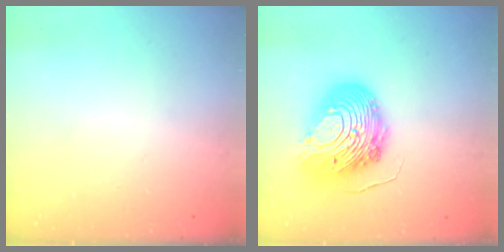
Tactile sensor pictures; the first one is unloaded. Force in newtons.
{"total": 16.1, "press": 16.0, "slide": 1.8}